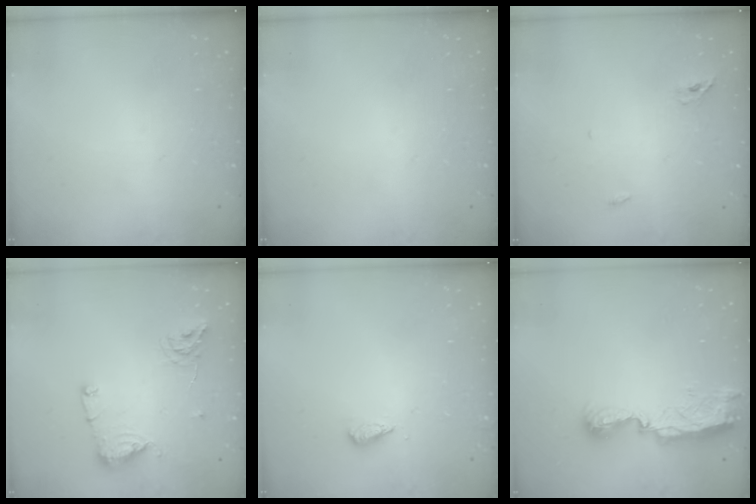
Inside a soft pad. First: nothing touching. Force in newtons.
{"total": 0.0}
{"total": 2.1, "press": 1.9, "slide": 1.0}
{"total": 12.4, "press": 12.3, "slide": 1.2}
{"total": 3.0, "press": 3.0, "slide": 0.1}
{"total": 7.3, "press": 7.3, "slide": 0.7}